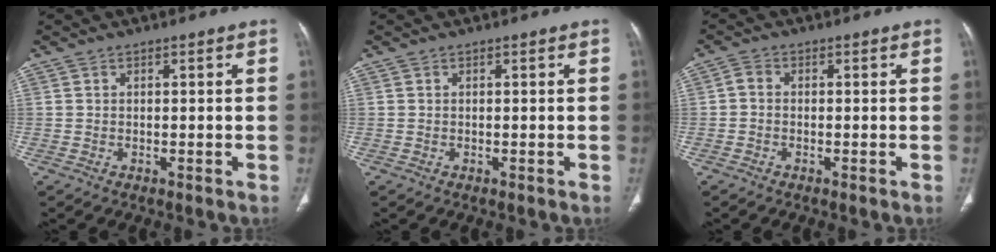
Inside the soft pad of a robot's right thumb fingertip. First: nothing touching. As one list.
[{"total": 0.0}, {"total": 1.6, "force": [-0.3, 1.2, 1.1], "torque": [-0.020, 0.005, -0.012]}]